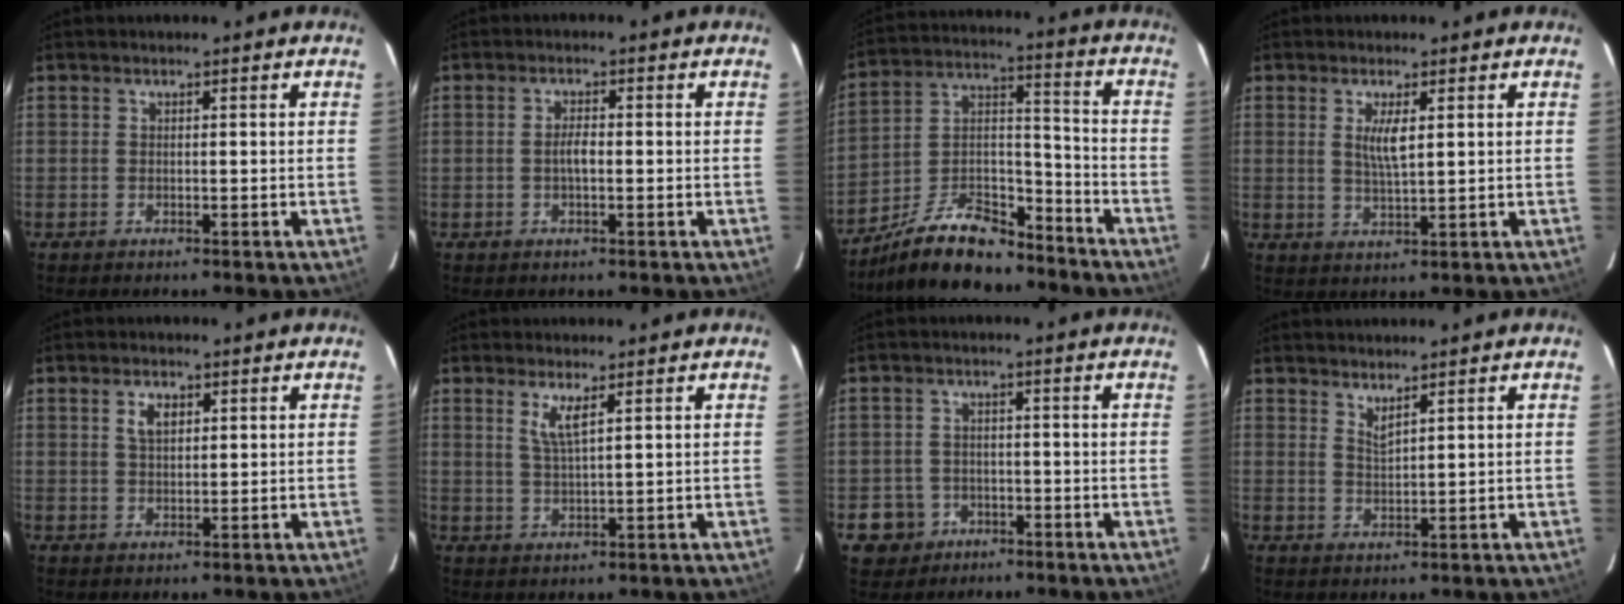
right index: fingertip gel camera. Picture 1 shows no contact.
{"total": 2.3, "force": [-0.4, 0.7, 2.1], "torque": [-0.041, 0.004, -0.009]}
{"total": 15.9, "force": [-12.4, 6.4, 7.6], "torque": [-0.159, 0.031, -0.208]}
{"total": 3.8, "force": [1.0, 0.9, 3.5], "torque": [-0.067, -0.004, 0.020]}
{"total": 3.4, "force": [1.4, 1.8, 2.4], "torque": [-0.045, 0.006, 0.025]}
{"total": 3.7, "force": [1.9, 0.3, 3.2], "torque": [-0.064, -0.005, 0.037]}
{"total": 5.8, "force": [-2.5, 5.2, 0.6], "torque": [-0.029, 0.022, -0.035]}
{"total": 2.3, "force": [2.0, 0.1, 1.2], "torque": [-0.023, -0.002, 0.033]}